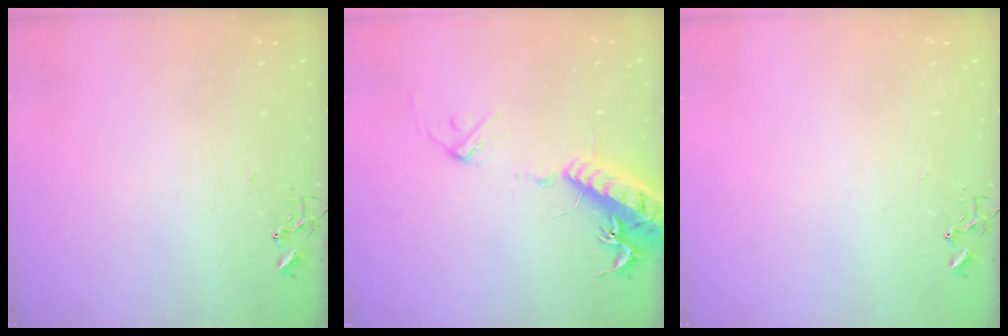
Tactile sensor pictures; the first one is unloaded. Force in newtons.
{"total": 17.9, "press": 17.6, "slide": 3.5}
{"total": 0.0}